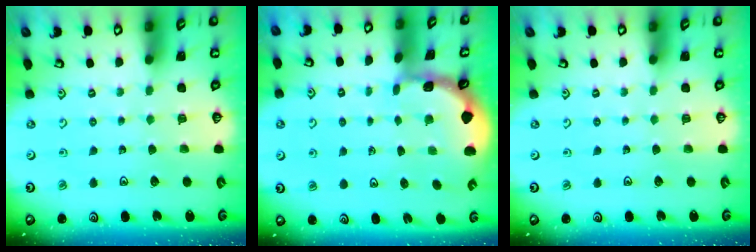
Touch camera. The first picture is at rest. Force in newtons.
{"total": 1.5, "press": 1.5, "slide": 0.1}
{"total": 0.0}